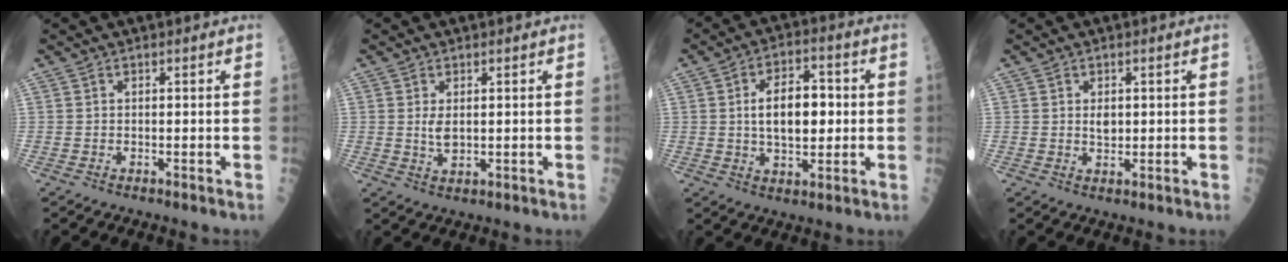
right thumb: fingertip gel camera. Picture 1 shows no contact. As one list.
[{"total": 2.9, "force": [0.5, 1.5, 2.4], "torque": [-0.042, -0.010, 0.015]}, {"total": 11.2, "force": [0.8, 6.0, 9.5], "torque": [-0.132, 0.008, 0.014]}, {"total": 2.2, "force": [0.4, 1.4, 1.6], "torque": [-0.018, -0.004, 0.008]}]